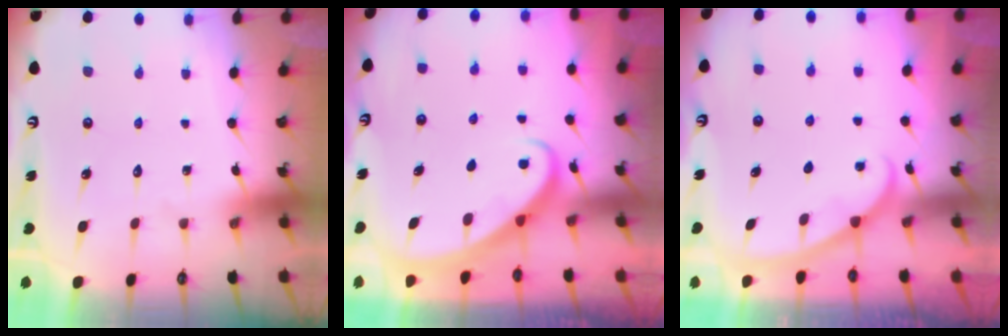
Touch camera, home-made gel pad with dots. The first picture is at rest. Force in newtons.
{"total": 2.9, "press": 2.9, "slide": 0.2}
{"total": 2.3, "press": 2.3, "slide": 0.2}